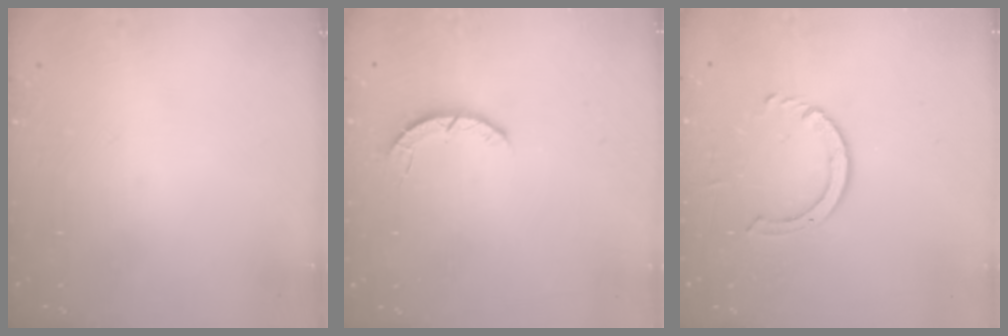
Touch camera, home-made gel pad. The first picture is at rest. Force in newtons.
{"total": 2.8, "press": 2.8, "slide": 0.4}
{"total": 4.2, "press": 4.2, "slide": 0.3}